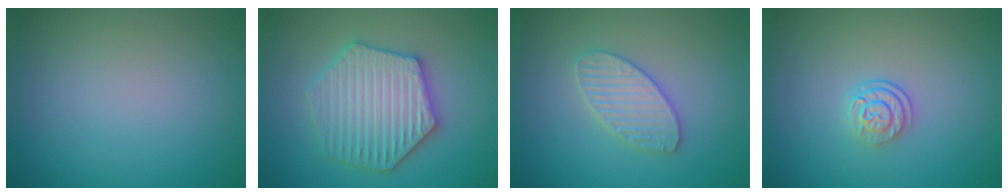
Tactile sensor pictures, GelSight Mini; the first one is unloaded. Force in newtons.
{"total": 6.3, "press": 6.2, "slide": 1.0}
{"total": 3.2, "press": 3.2, "slide": 0.3}
{"total": 2.4, "press": 1.8, "slide": 1.6}